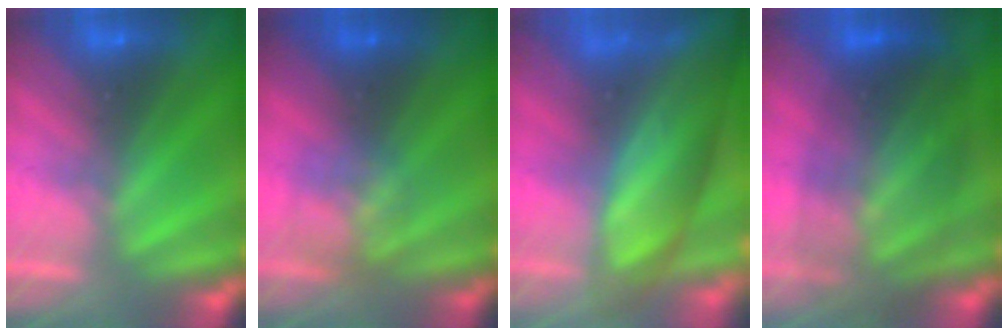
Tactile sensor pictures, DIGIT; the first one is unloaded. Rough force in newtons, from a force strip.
{"total": 2.7}
{"total": 10.5}
{"total": 10.6}